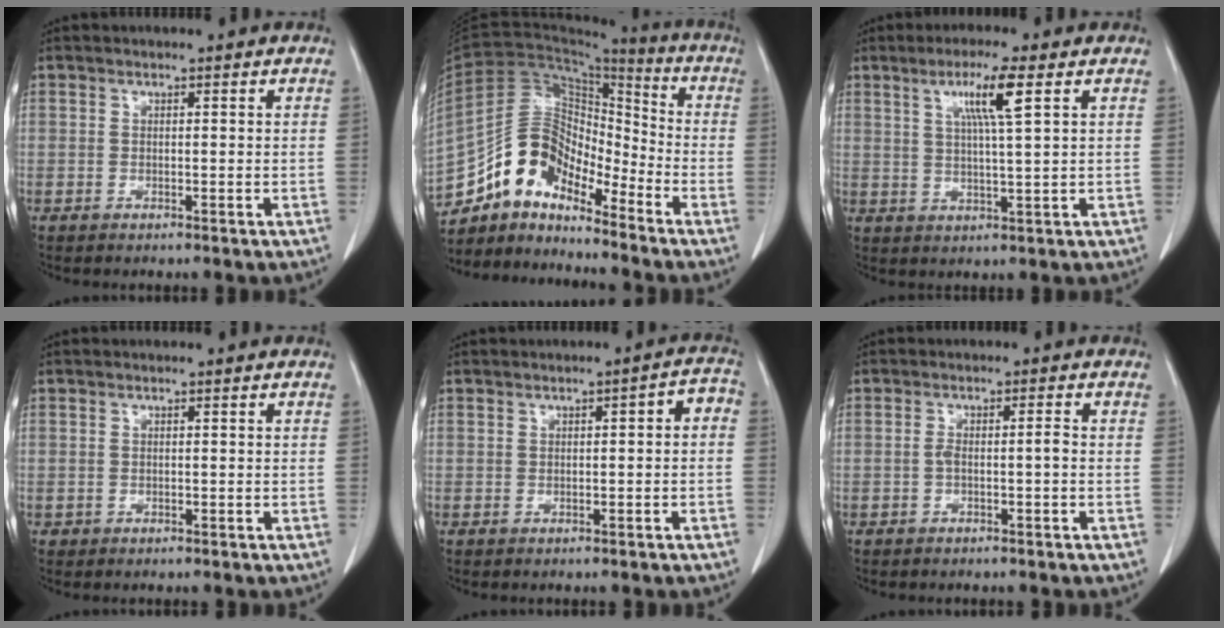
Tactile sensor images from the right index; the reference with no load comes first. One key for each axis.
{"total": 14.8, "fx": -11.5, "fy": 6.7, "fz": 6.4, "tx": -0.126, "ty": 0.060, "tz": -0.214}
{"total": 7.1, "fx": 3.0, "fy": -0.1, "fz": 6.5, "tx": -0.120, "ty": 0.002, "tz": 0.055}
{"total": 0.8, "fx": -0.1, "fy": 0.8, "fz": 0.1, "tx": 0.001, "ty": 0.006, "tz": -0.001}
{"total": 4.0, "fx": -0.1, "fy": 1.5, "fz": 3.7, "tx": -0.047, "ty": 0.029, "tz": -0.003}
{"total": 2.6, "fx": -0.7, "fy": 0.6, "fz": 2.4, "tx": -0.050, "ty": 0.010, "tz": -0.009}